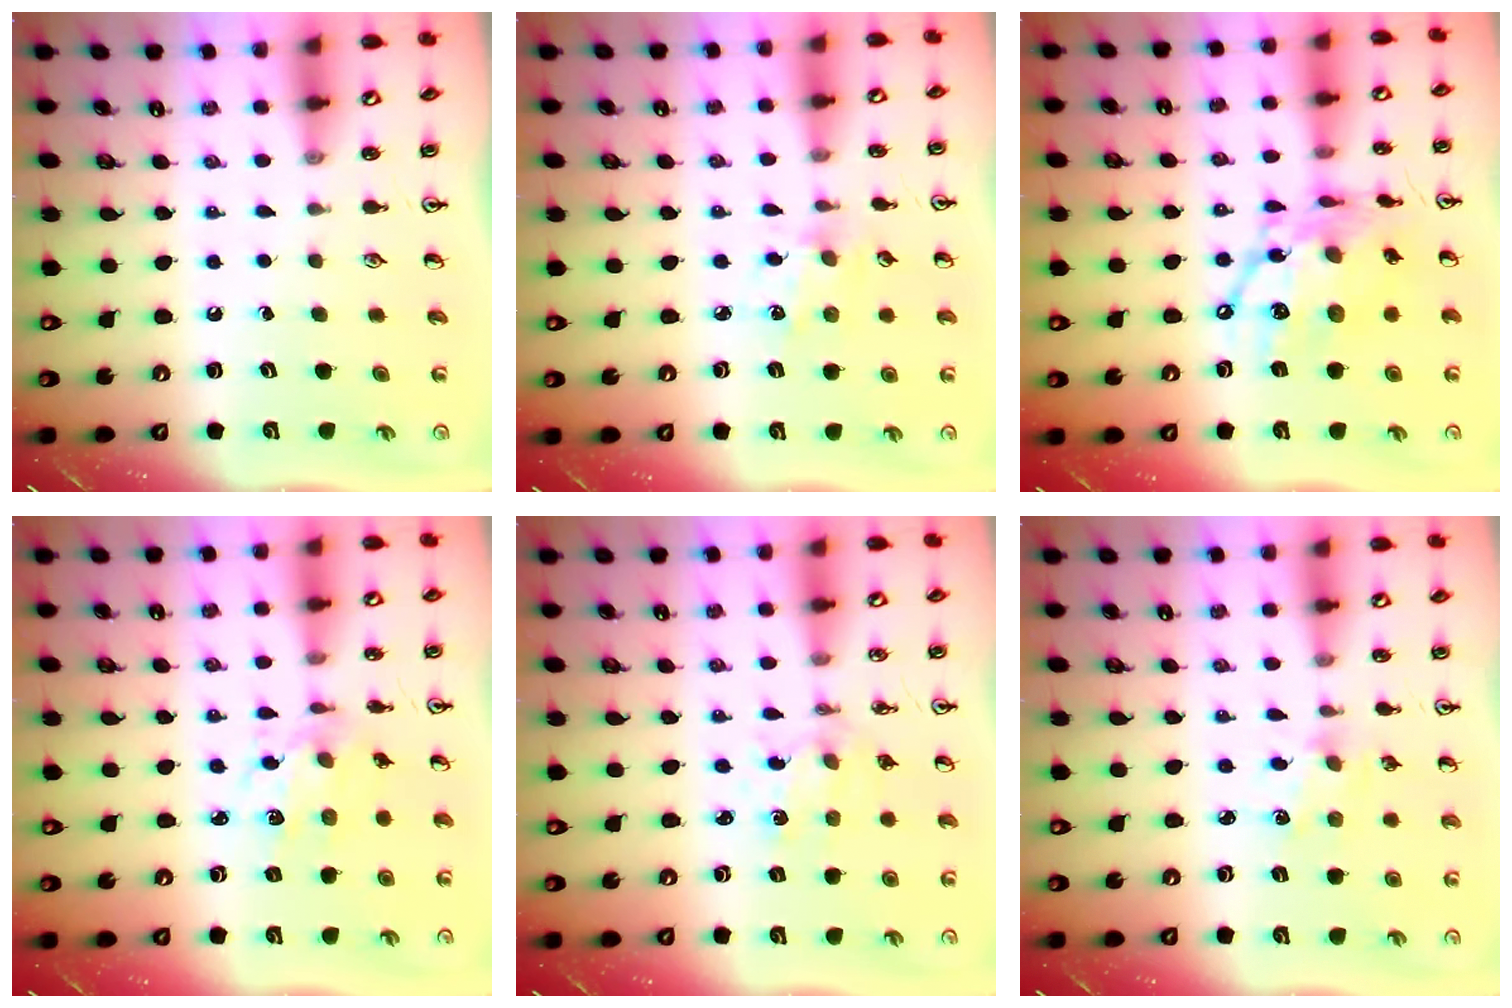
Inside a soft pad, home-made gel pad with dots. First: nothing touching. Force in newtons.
{"total": 2.5, "press": 2.5, "slide": 0.4}
{"total": 17.9, "press": 17.8, "slide": 1.8}
{"total": 6.3, "press": 6.3, "slide": 0.3}
{"total": 2.0, "press": 2.0, "slide": 0.3}
{"total": 2.0, "press": 2.0, "slide": 0.3}